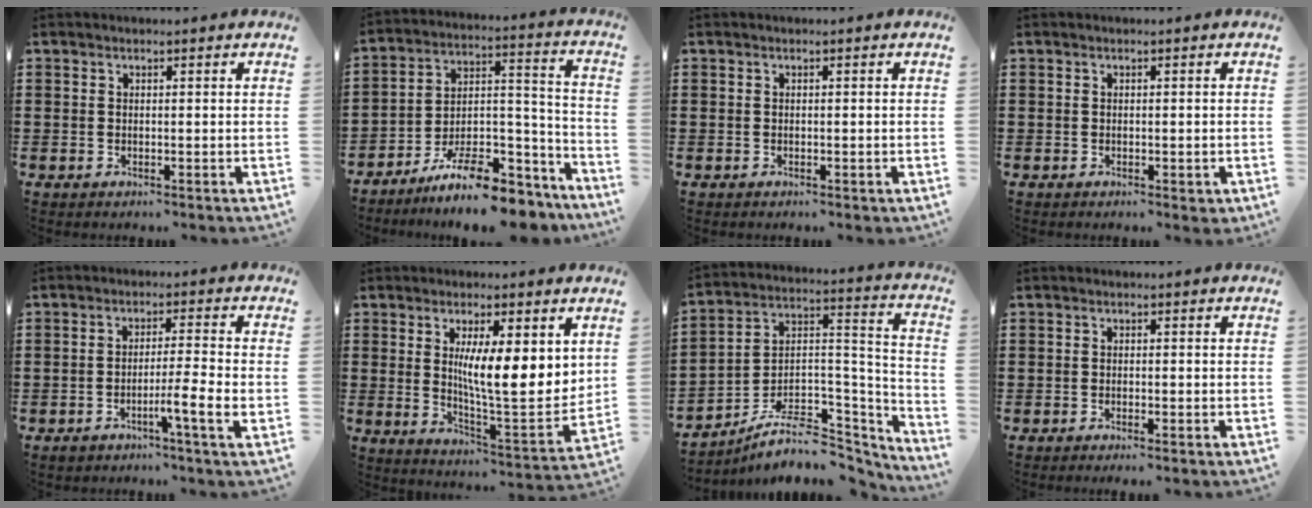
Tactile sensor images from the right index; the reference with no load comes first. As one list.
[{"total": 12.1, "force": [-10.4, 2.6, 5.4], "torque": [-0.073, 0.046, -0.194]}, {"total": 0.0}, {"total": 0.6, "force": [-0.3, 0.0, 0.6], "torque": [-0.013, -0.009, -0.002]}, {"total": 5.3, "force": [-2.2, -0.2, 4.8], "torque": [-0.078, -0.009, -0.038]}, {"total": 9.3, "force": [2.6, 2.3, 8.6], "torque": [-0.142, -0.023, 0.039]}, {"total": 8.5, "force": [-6.1, 4.3, 4.0], "torque": [-0.072, 0.013, -0.111]}, {"total": 0.7, "force": [-0.6, 0.0, 0.4], "torque": [-0.009, -0.003, -0.012]}]